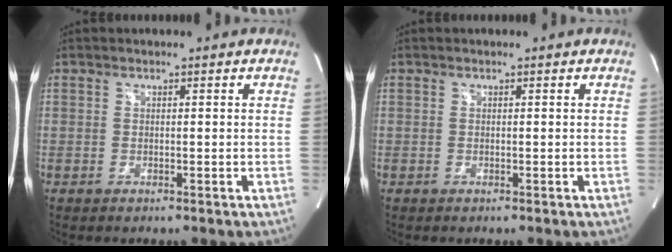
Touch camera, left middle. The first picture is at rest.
{"total": 0.0}